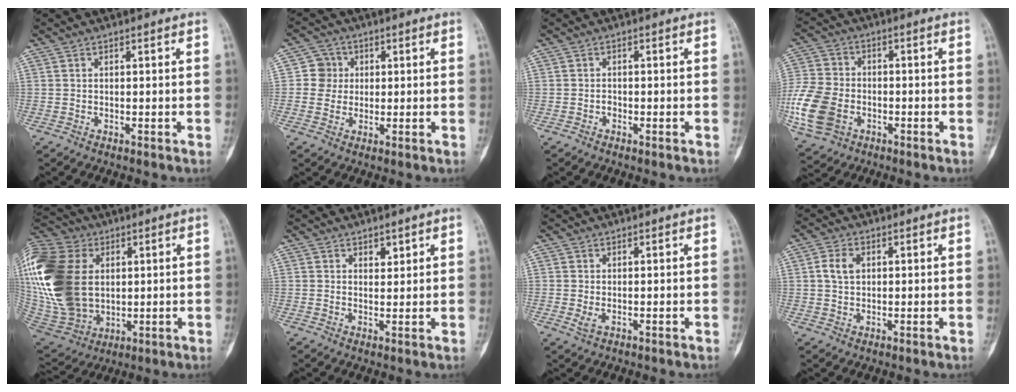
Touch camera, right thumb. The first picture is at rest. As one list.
[{"total": 4.7, "force": [0.5, 4.6, 0.6], "torque": [0.024, 0.008, 0.002]}, {"total": 0.7, "force": [-0.5, 0.4, 0.4], "torque": [-0.005, 0.002, -0.011]}, {"total": 15.1, "force": [-4.4, 11.0, 9.4], "torque": [-0.217, 0.005, -0.083]}, {"total": 30.6, "force": [5.1, 21.5, 21.1], "torque": [-0.481, 0.012, 0.110]}, {"total": 1.9, "force": [1.3, 1.2, 0.8], "torque": [0.003, -0.009, 0.020]}, {"total": 1.1, "force": [-0.1, 0.4, 1.0], "torque": [-0.022, -0.003, 0.002]}, {"total": 4.1, "force": [0.9, 2.9, 2.7], "torque": [-0.051, 0.002, 0.016]}]